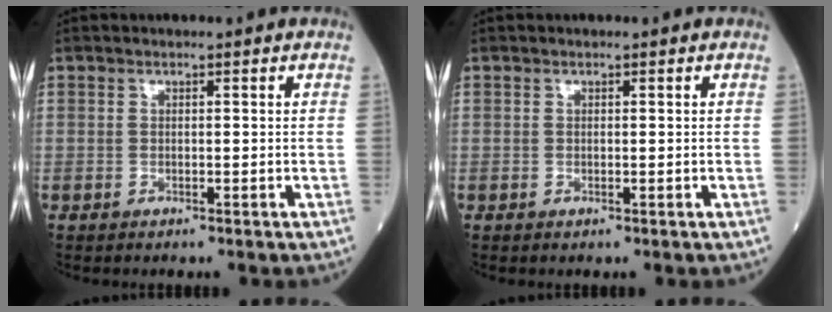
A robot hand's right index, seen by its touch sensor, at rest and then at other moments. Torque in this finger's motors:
{"motor_torque": [0.00, 0.00, 0.00, -0.01]}